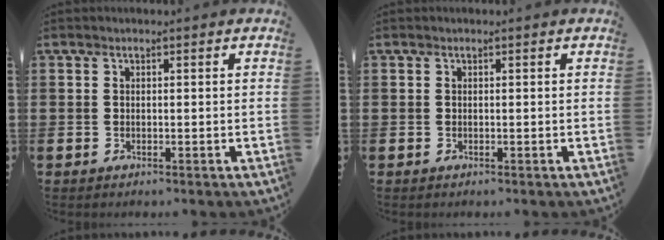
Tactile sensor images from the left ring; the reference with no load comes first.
{"total": 0.0}